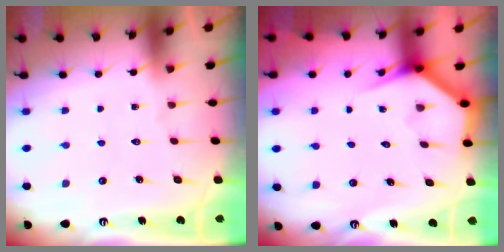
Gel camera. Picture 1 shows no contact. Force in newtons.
{"total": 3.4, "press": 3.4, "slide": 0.3}